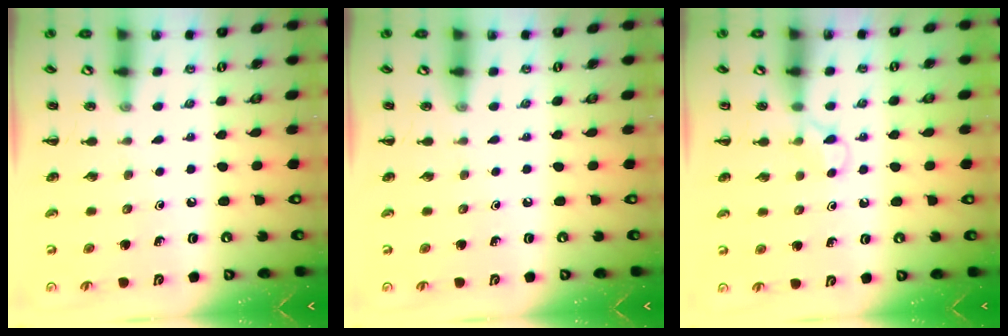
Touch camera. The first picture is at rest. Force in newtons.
{"total": 0.0}
{"total": 3.6, "press": 3.4, "slide": 1.1}